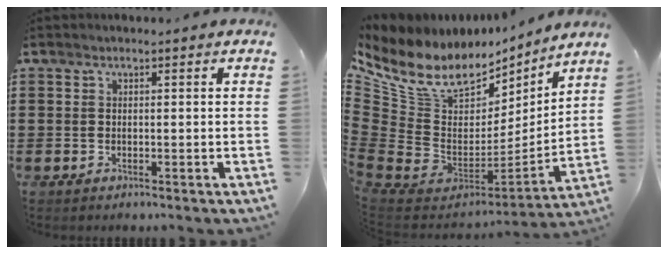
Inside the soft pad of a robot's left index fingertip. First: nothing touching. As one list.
[{"total": 12.4, "force": [8.0, 7.4, 6.0], "torque": [-0.170, -0.067, 0.141]}]